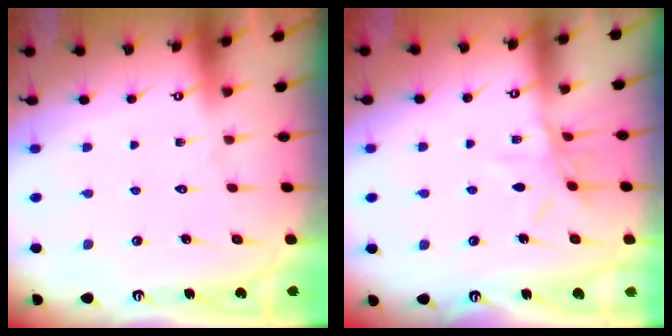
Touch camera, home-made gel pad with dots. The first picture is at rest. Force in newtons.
{"total": 7.5, "press": 7.5, "slide": 0.4}